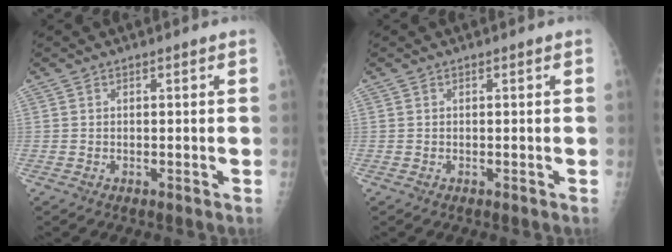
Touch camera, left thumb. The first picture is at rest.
{"total": 0.0}